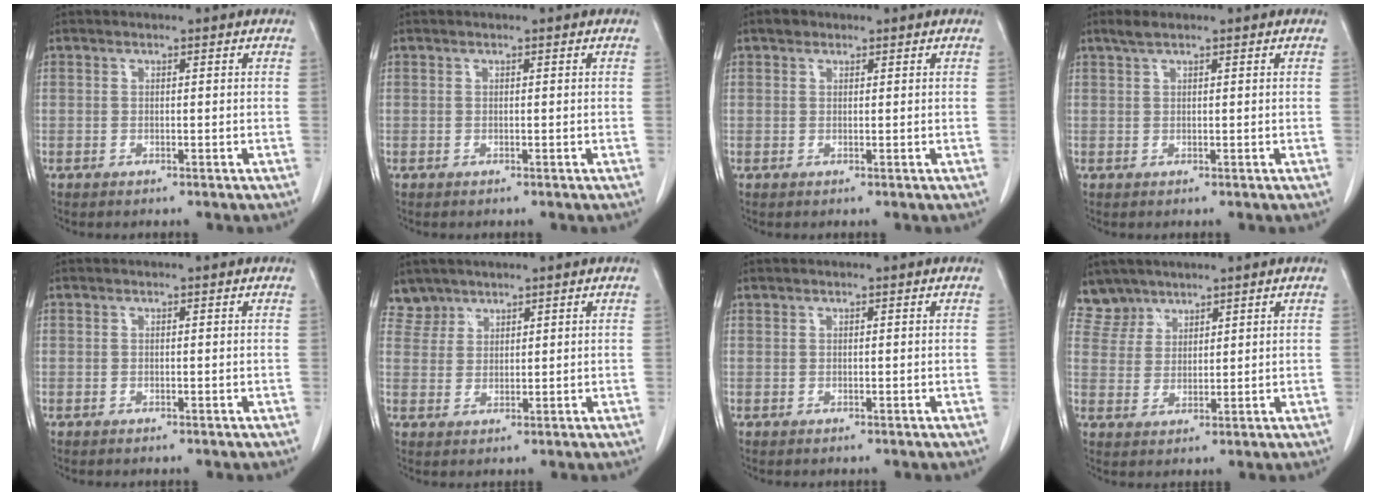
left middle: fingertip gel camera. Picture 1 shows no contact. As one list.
[{"total": 0.0}, {"total": 1.1, "force": [0.8, 0.8, 0.2], "torque": [-0.004, 0.005, 0.010]}, {"total": 1.6, "force": [1.2, 0.2, 1.0], "torque": [-0.028, 0.008, 0.027]}, {"total": 0.0}, {"total": 3.1, "force": [2.7, 1.4, -0.7], "torque": [0.019, 0.007, 0.053]}, {"total": 0.0}, {"total": 4.5, "force": [3.9, 2.1, -0.7], "torque": [0.019, 0.002, 0.081]}]